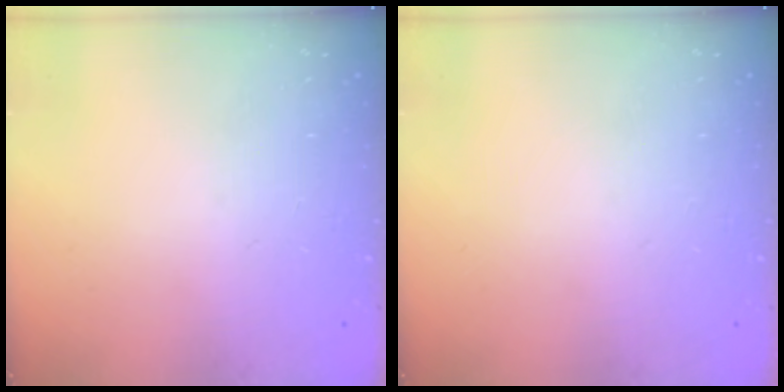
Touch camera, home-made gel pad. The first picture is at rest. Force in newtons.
{"total": 0.0}